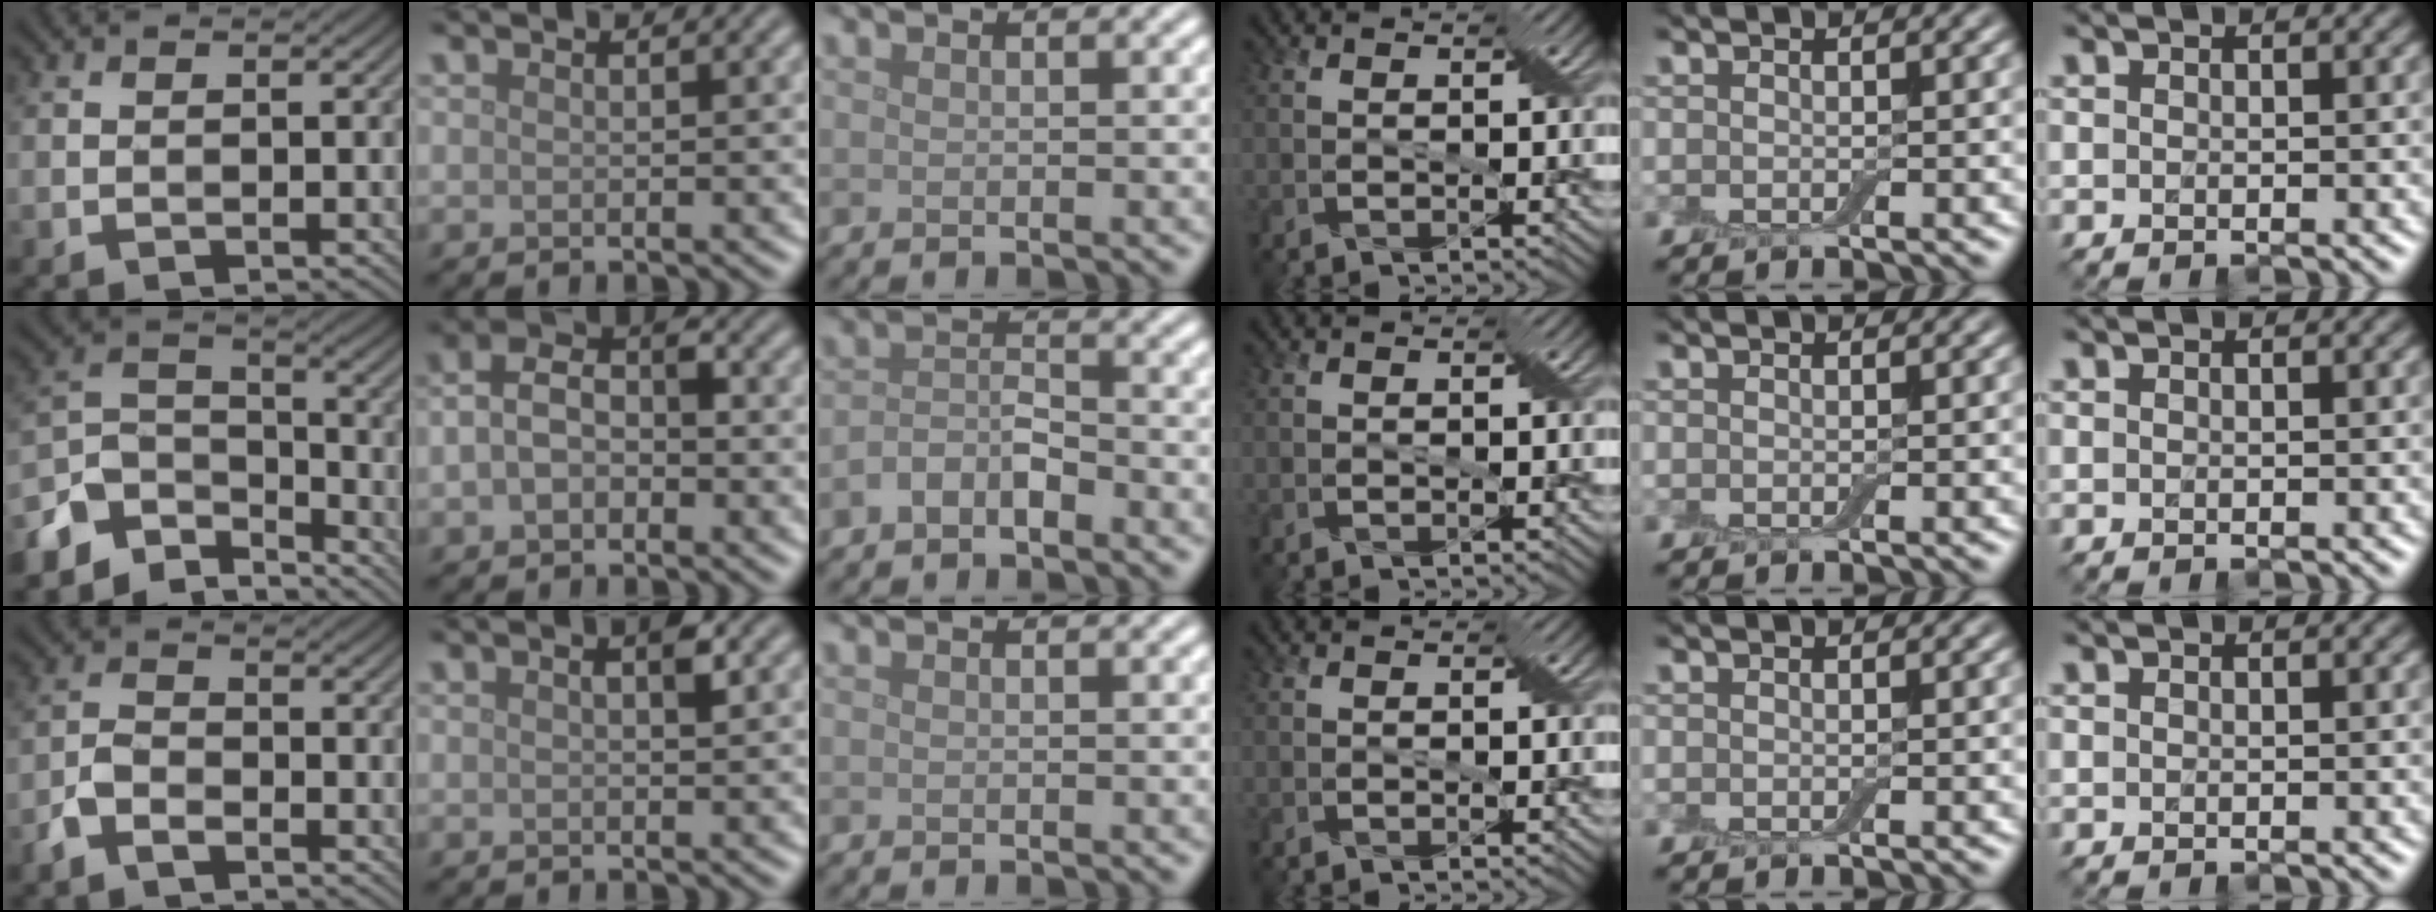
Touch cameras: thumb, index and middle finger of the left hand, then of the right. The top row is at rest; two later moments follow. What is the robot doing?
{"motion": "squeeze", "object": "air blower"}